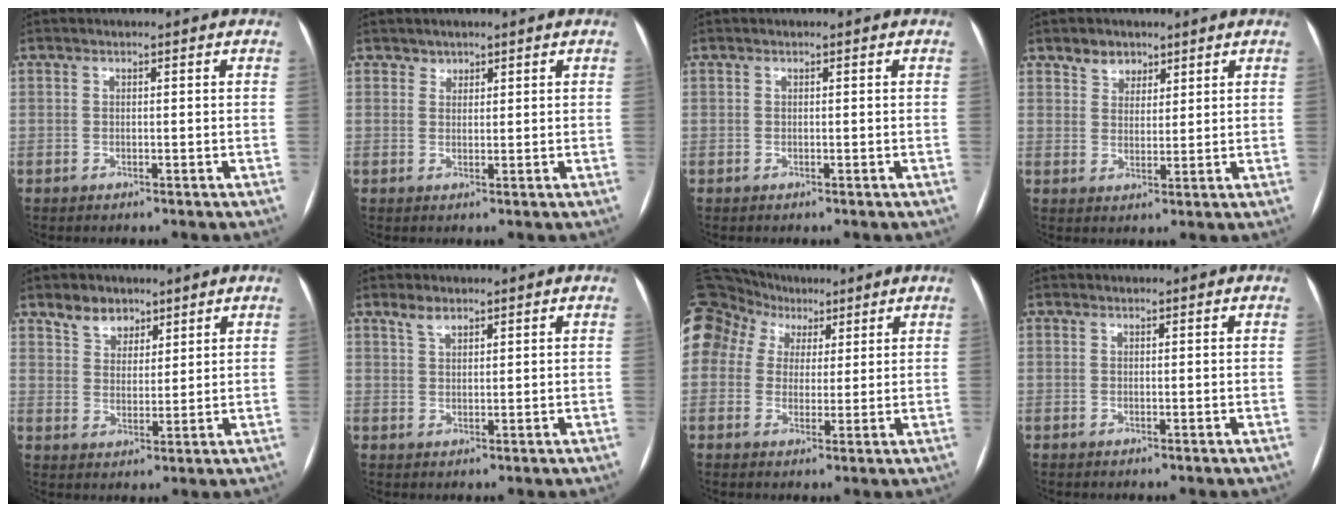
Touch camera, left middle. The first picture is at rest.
{"total": 1.3, "force": [1.0, 0.8, -0.1], "torque": [0.011, 0.000, 0.012]}
{"total": 0.0}
{"total": 3.7, "force": [2.6, 2.5, 0.6], "torque": [-0.008, 0.004, 0.044]}
{"total": 5.1, "force": [3.7, 3.3, 1.3], "torque": [-0.024, 0.006, 0.070]}
{"total": 2.4, "force": [1.9, 1.0, 1.2], "torque": [-0.028, 0.008, 0.039]}
{"total": 23.9, "force": [11.5, 18.7, 9.3], "torque": [-0.301, 0.117, 0.222]}
{"total": 0.0}